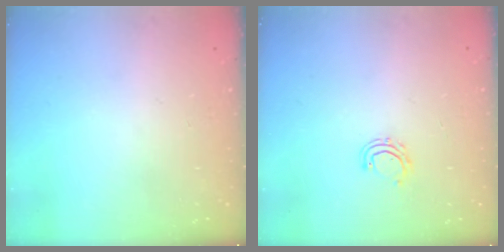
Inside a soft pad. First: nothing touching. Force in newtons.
{"total": 5.0, "press": 4.8, "slide": 1.0}